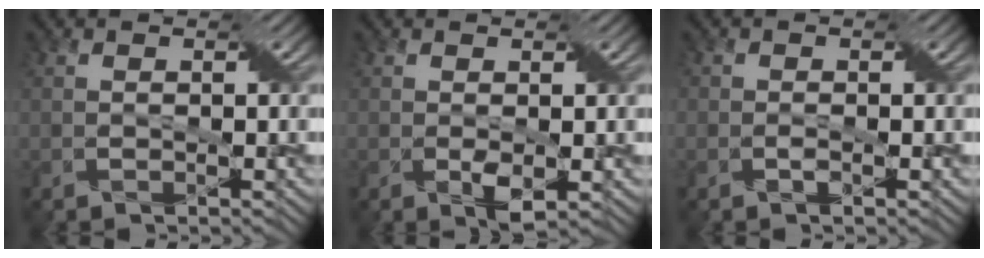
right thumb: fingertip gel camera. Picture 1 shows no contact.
{"total": 1.9, "force": [-0.1, 0.9, 1.6], "torque": [-0.034, -0.006, 0.003]}
{"total": 1.3, "force": [-0.5, 0.8, 0.9], "torque": [-0.015, 0.001, -0.010]}